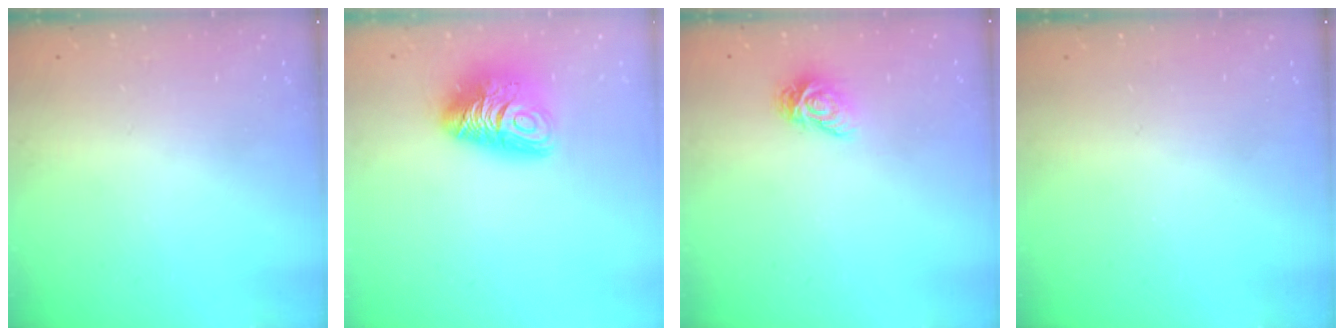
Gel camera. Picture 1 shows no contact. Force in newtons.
{"total": 13.1, "press": 13.0, "slide": 1.4}
{"total": 5.7, "press": 5.7, "slide": 0.2}
{"total": 0.0}